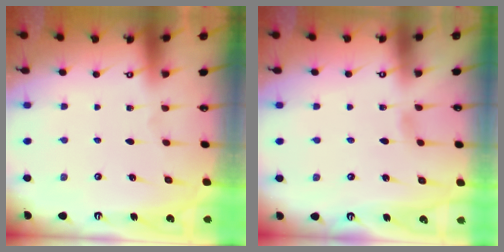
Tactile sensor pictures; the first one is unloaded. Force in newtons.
{"total": 4.2, "press": 4.1, "slide": 0.5}